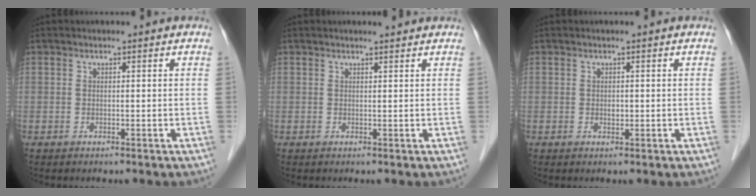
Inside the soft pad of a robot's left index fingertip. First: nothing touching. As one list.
[{"total": 1.5, "force": [1.4, 0.1, 0.5], "torque": [-0.010, 0.004, 0.023]}, {"total": 0.7, "force": [0.0, 0.5, 0.5], "torque": [-0.009, 0.000, -0.001]}]